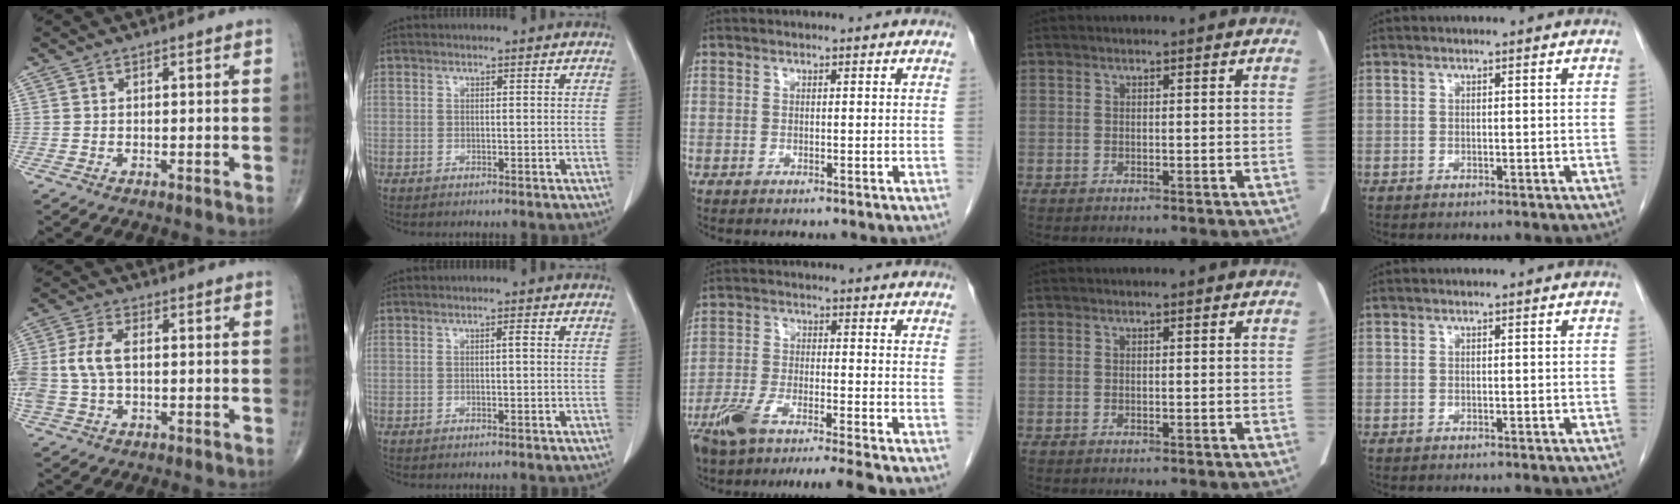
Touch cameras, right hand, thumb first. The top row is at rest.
{"thumb": {"total": 7.8, "force": [0.2, 4.5, 6.3], "torque": [-0.158, 0.016, 0.004]}, "index": {"total": 0.7, "force": [0.0, 0.0, 0.7], "torque": [-0.012, 0.001, 0.000]}, "middle": {"total": 11.3, "force": [-9.4, -0.2, 6.4], "torque": [-0.107, -0.019, -0.155]}}